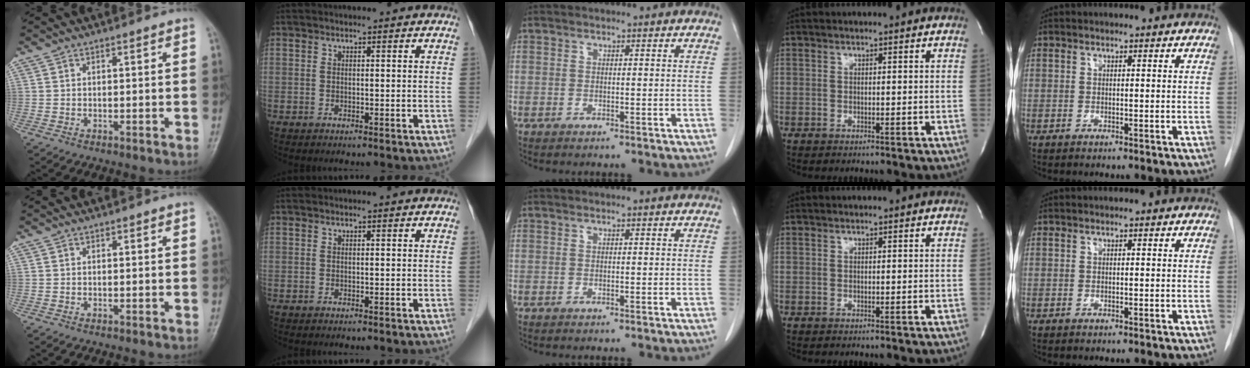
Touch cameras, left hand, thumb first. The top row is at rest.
{}